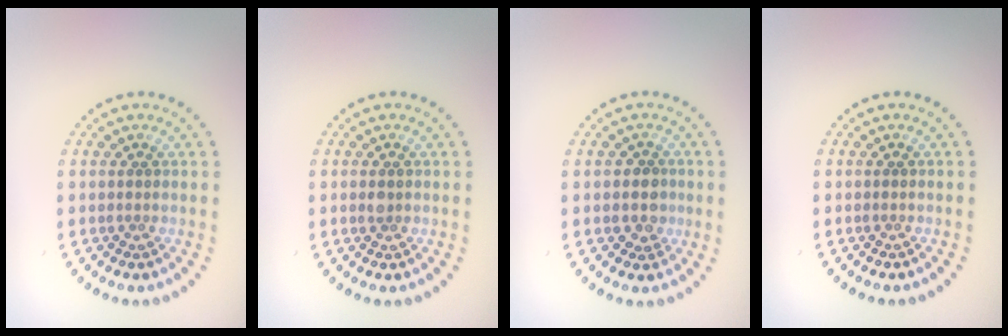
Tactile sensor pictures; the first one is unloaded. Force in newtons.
{"total": 0.7, "press": 0.7, "slide": 0.0}
{"total": 2.0, "press": 1.8, "slide": 0.9}
{"total": 0.0}